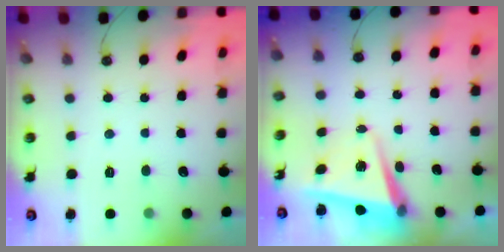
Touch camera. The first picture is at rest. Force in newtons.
{"total": 5.0, "press": 4.7, "slide": 1.8}